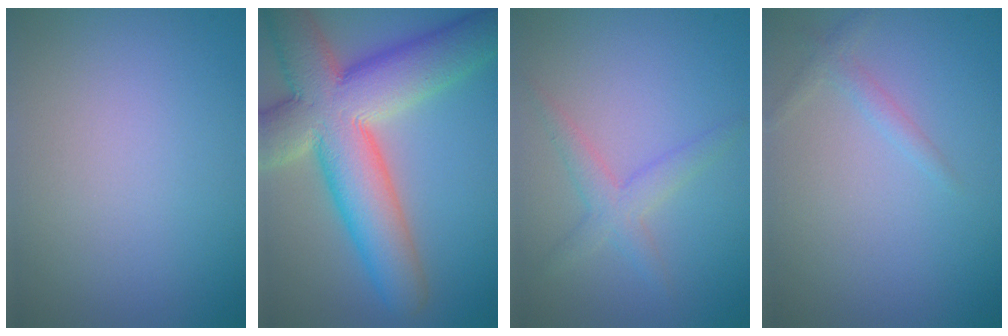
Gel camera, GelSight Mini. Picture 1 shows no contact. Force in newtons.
{"total": 12.7, "press": 12.7, "slide": 1.2}
{"total": 2.4, "press": 2.4, "slide": 0.1}
{"total": 1.1, "press": 1.1, "slide": 0.0}